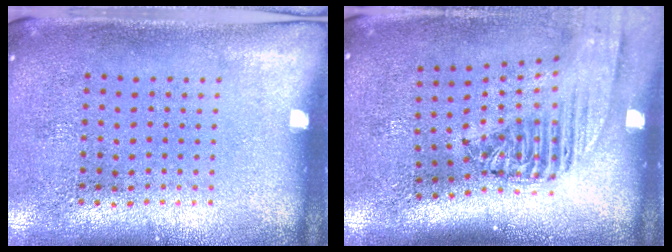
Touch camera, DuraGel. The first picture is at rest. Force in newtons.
{"total": 2.4, "press": 1.8, "slide": 1.6}